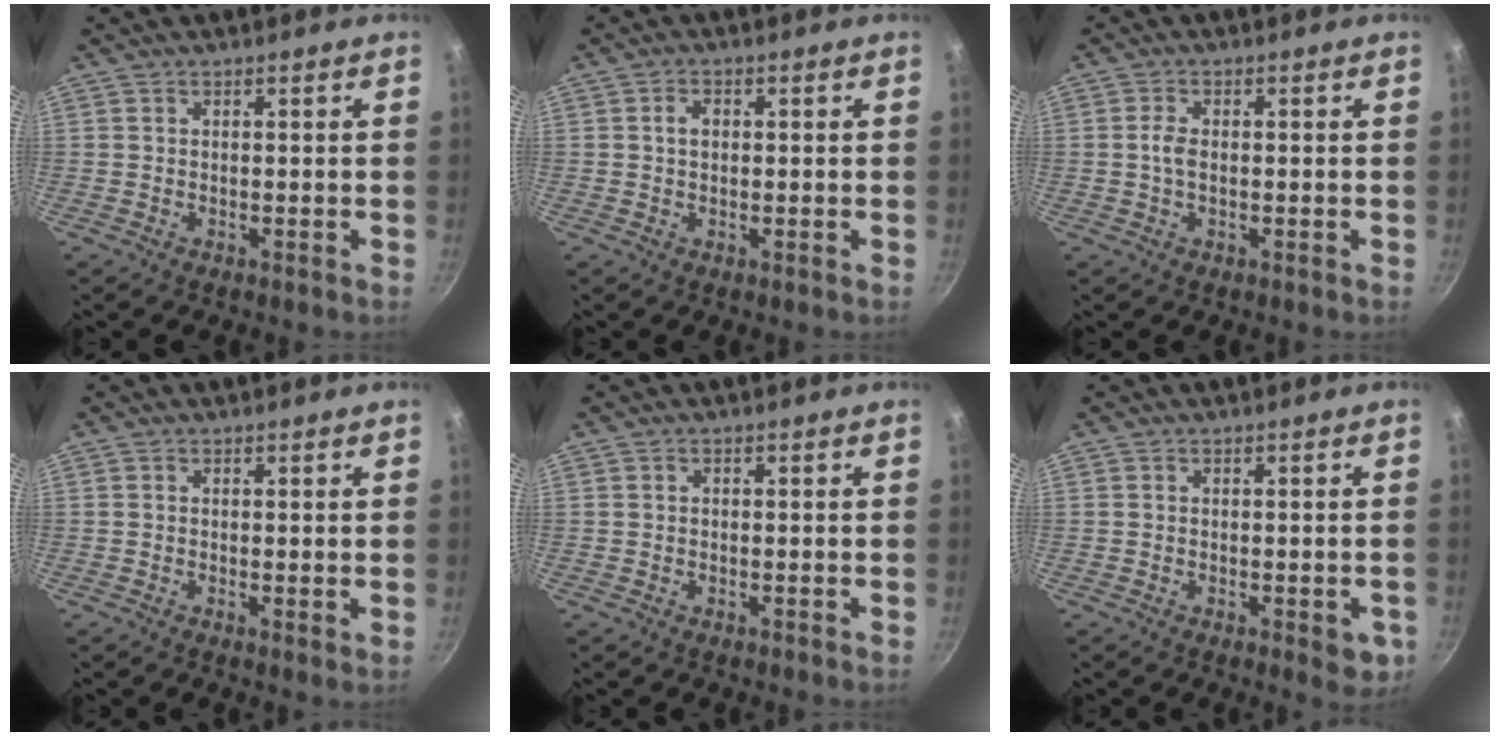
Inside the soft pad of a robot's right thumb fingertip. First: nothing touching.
{"total": 2.4, "force": [0.3, 1.8, 1.6], "torque": [-0.020, 0.006, 0.004]}
{"total": 2.7, "force": [-0.1, 1.6, 2.2], "torque": [-0.045, 0.005, -0.005]}
{"total": 0.7, "force": [0.2, 0.1, 0.6], "torque": [-0.010, -0.007, 0.000]}
{"total": 0.6, "force": [0.1, 0.5, 0.3], "torque": [-0.004, 0.005, 0.002]}
{"total": 4.1, "force": [-1.4, 1.9, 3.4], "torque": [-0.029, -0.002, -0.016]}